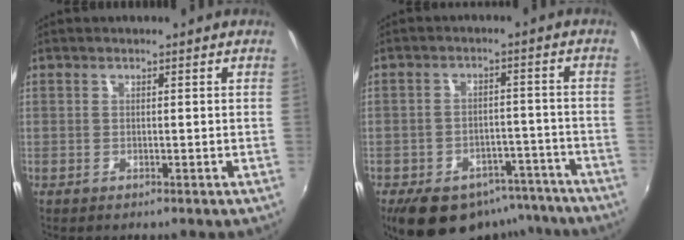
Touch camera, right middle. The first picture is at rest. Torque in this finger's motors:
{"motor_torque": [1.07, -1.07, 0.23, 0.04]}